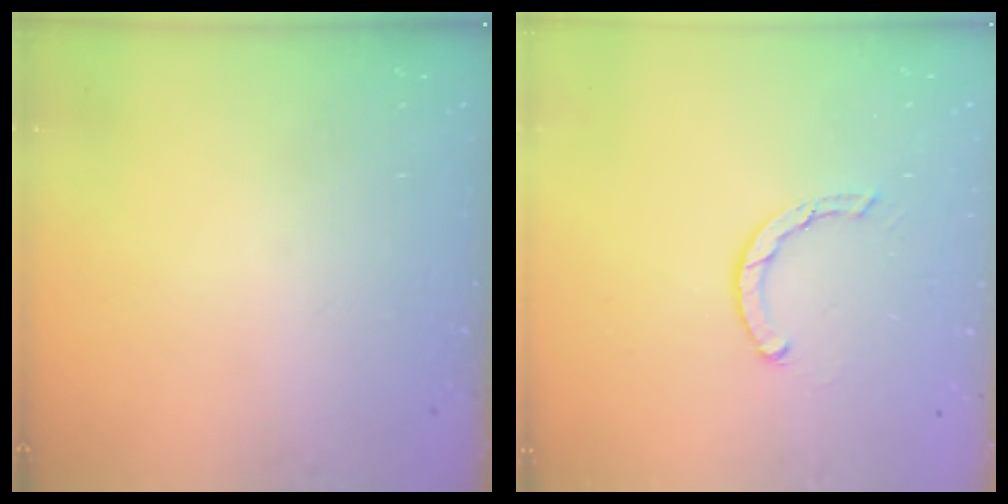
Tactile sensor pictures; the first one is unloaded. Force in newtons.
{"total": 2.5, "press": 2.5, "slide": 0.1}